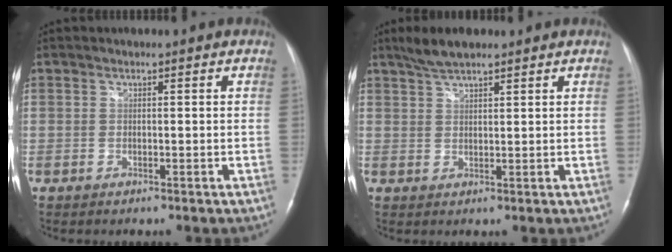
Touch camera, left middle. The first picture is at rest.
{"total": 4.5, "force": [3.7, 1.1, 2.4], "torque": [-0.058, 0.012, 0.071]}